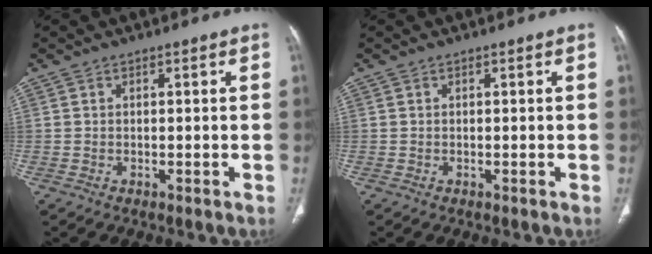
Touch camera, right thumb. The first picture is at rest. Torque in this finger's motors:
{"motor_torque": [0.05, 0.06, 0.19, 0.19, 0.00]}